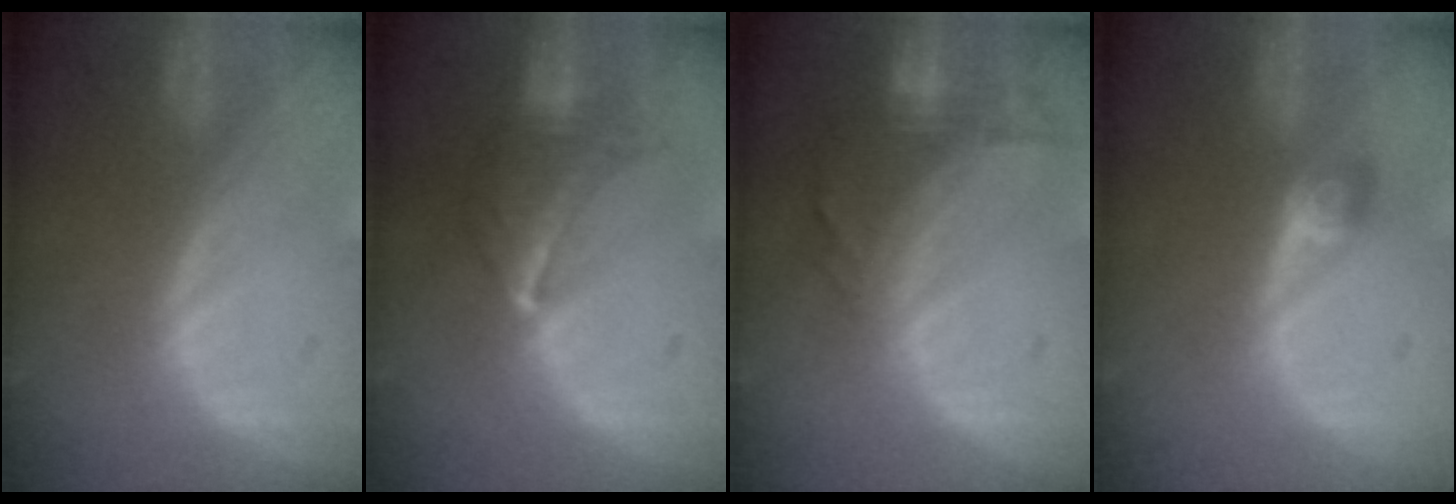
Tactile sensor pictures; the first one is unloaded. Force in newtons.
{"total": 7.1, "press": 6.5, "slide": 3.0}
{"total": 7.8, "press": 6.9, "slide": 3.6}
{"total": 2.5, "press": 2.3, "slide": 1.0}